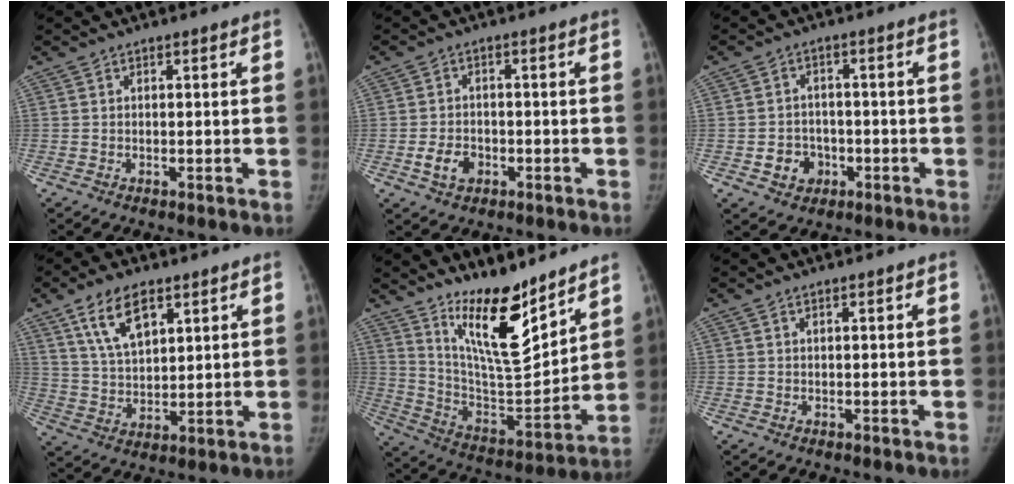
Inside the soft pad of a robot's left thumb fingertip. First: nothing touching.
{"total": 4.5, "force": [-1.8, 3.3, 2.5], "torque": [-0.038, 0.012, -0.028]}
{"total": 5.6, "force": [-2.0, 4.8, 2.1], "torque": [-0.010, 0.014, -0.026]}
{"total": 10.7, "force": [5.9, 5.5, 7.0], "torque": [-0.111, -0.027, 0.117]}
{"total": 16.5, "force": [12.0, 4.5, 10.3], "torque": [-0.131, -0.096, 0.220]}
{"total": 0.0}